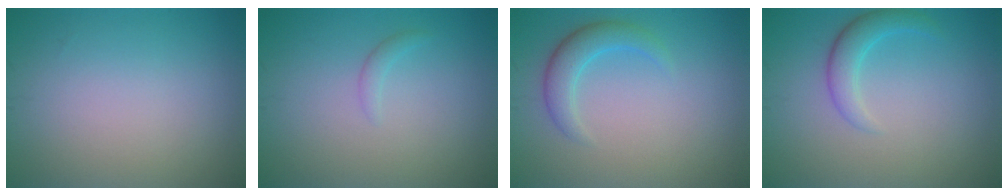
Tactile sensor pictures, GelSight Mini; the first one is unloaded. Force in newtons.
{"total": 0.8, "press": 0.8, "slide": 0.0}
{"total": 2.8, "press": 2.8, "slide": 0.0}
{"total": 2.5, "press": 2.5, "slide": 0.1}